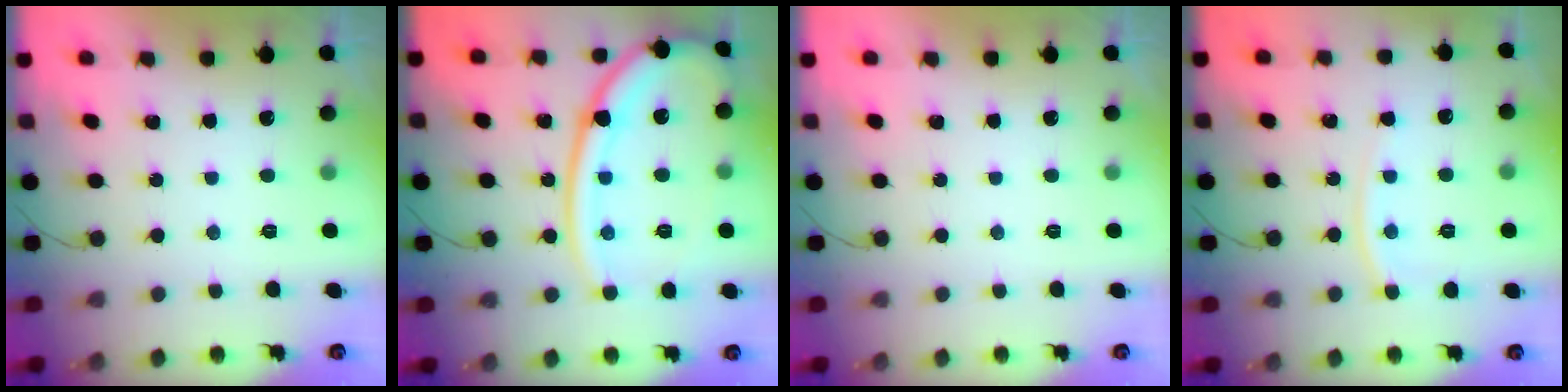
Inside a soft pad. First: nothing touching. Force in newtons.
{"total": 19.4, "press": 19.3, "slide": 1.9}
{"total": 0.0}
{"total": 6.6, "press": 6.6, "slide": 0.9}